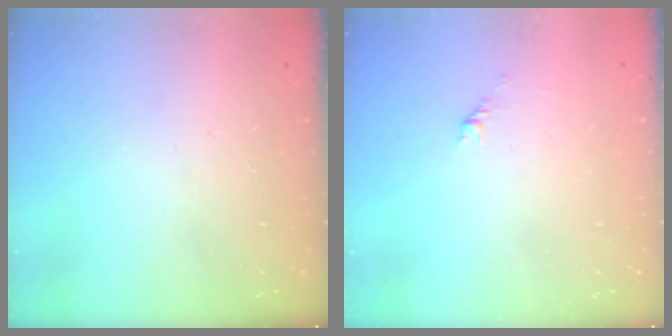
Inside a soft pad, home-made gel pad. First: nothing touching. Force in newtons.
{"total": 1.5, "press": 1.4, "slide": 0.5}